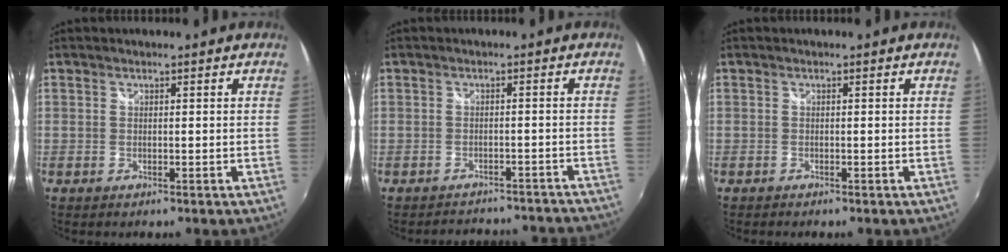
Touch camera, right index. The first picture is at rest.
{"total": 11.3, "force": [-10.5, 3.4, 2.3], "torque": [-0.044, 0.020, -0.117]}
{"total": 0.7, "force": [-0.7, 0.2, 0.1], "torque": [-0.004, -0.006, -0.012]}